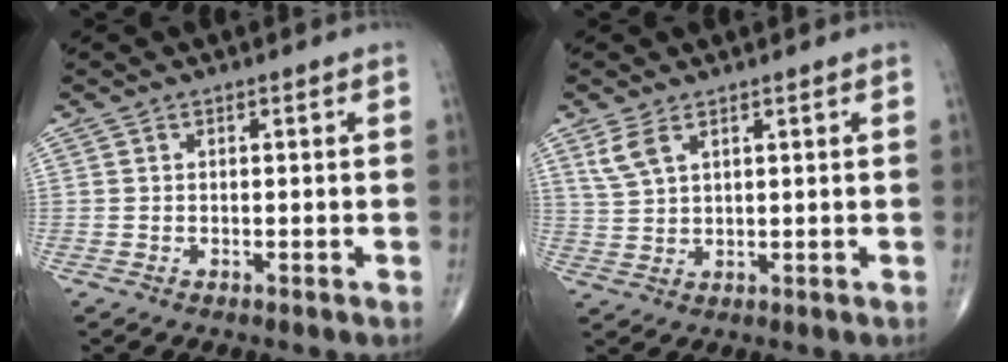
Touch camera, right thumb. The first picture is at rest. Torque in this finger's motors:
{"motor_torque": [-0.11, 0.11, 0.01, 0.01, 0.01]}